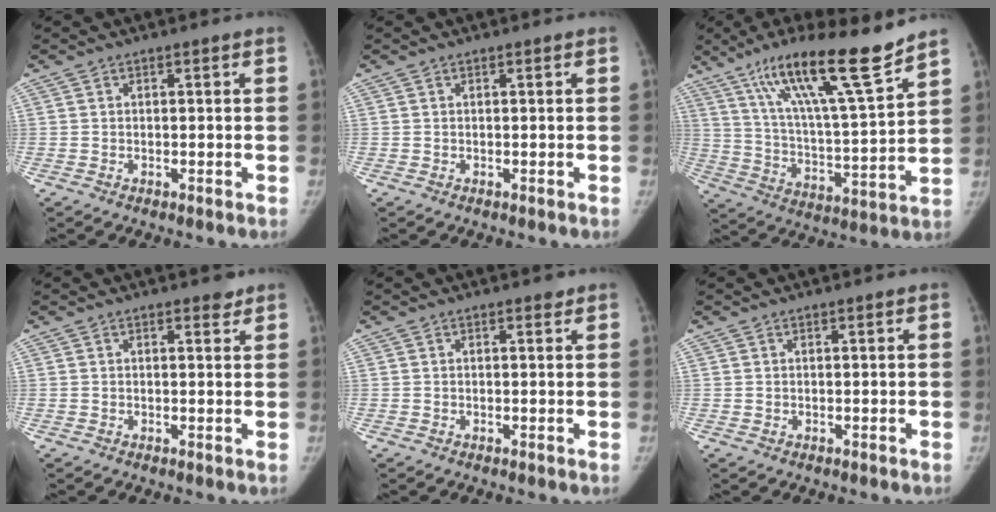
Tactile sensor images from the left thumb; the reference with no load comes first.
{"total": 0.0}
{"total": 19.8, "force": [14.1, 1.8, 13.7], "torque": [-0.210, -0.070, 0.243]}
{"total": 1.5, "force": [1.2, 0.7, 0.5], "torque": [0.003, -0.008, 0.012]}
{"total": 0.7, "force": [0.6, 0.4, 0.3], "torque": [-0.001, -0.004, 0.005]}
{"total": 0.0}